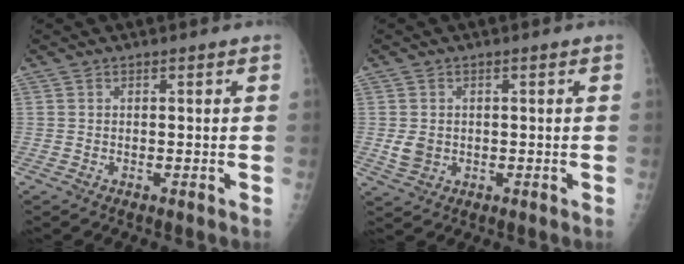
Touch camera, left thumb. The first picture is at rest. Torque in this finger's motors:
{"motor_torque": [0.43, 0.64, 0.40, -0.36, 0.01]}